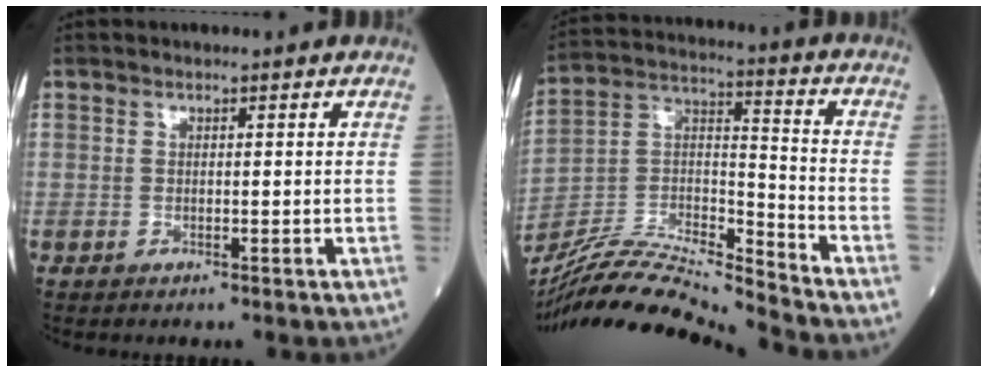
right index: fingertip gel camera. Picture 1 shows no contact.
{"total": 18.5, "force": [-17.6, -0.9, 5.7], "torque": [-0.111, 0.015, -0.315]}